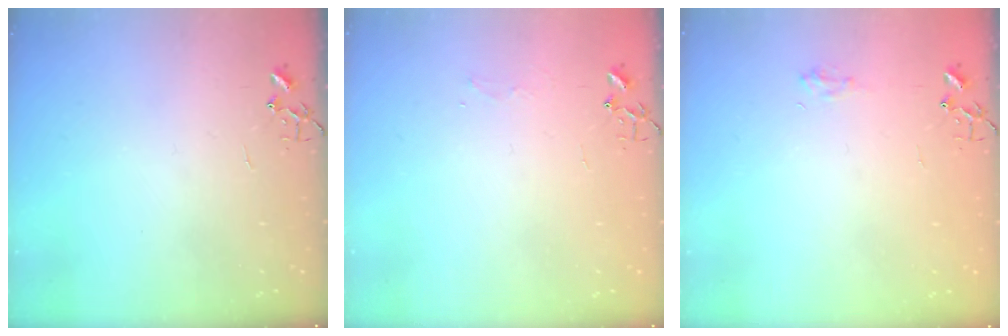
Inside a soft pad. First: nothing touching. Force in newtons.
{"total": 3.8, "press": 3.8, "slide": 0.4}
{"total": 6.7, "press": 6.6, "slide": 0.7}